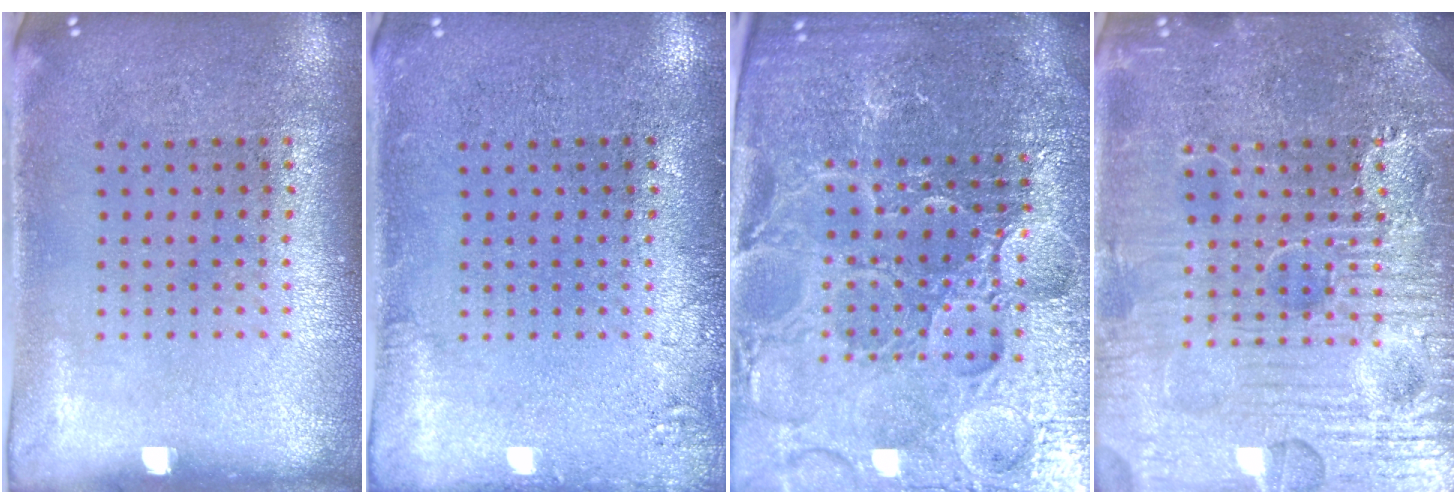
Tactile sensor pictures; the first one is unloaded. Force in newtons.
{"total": 1.5, "press": 1.4, "slide": 0.3}
{"total": 6.0, "press": 5.4, "slide": 2.6}
{"total": 6.8, "press": 6.8, "slide": 0.6}